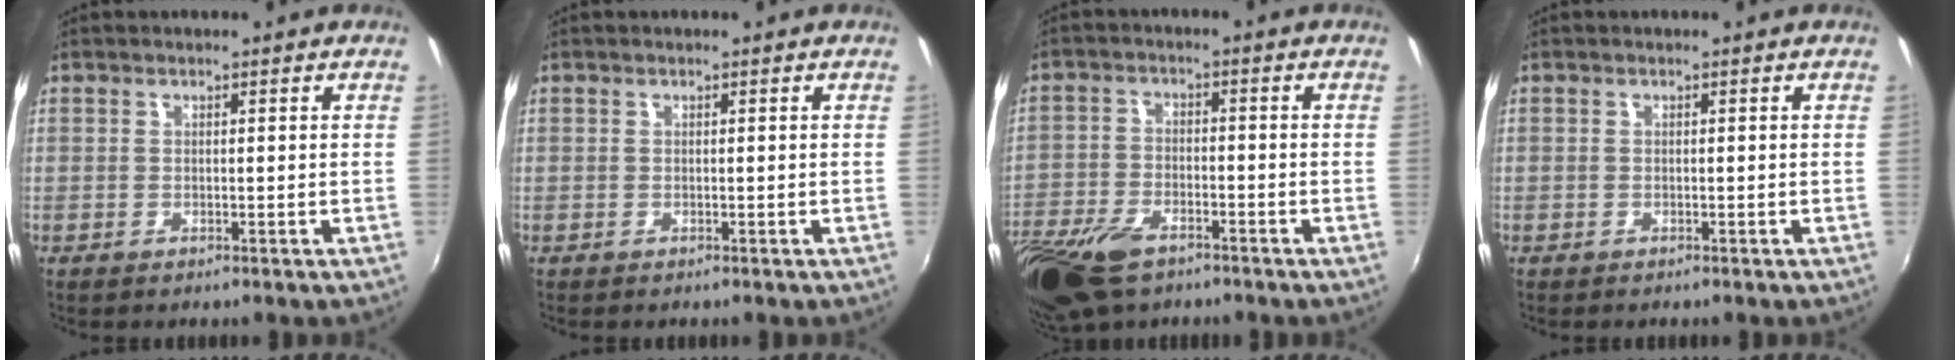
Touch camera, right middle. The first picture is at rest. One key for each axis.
{"total": 0.0}
{"total": 13.7, "fx": -8.9, "fy": 6.9, "fz": 7.9, "tx": -0.200, "ty": -0.029, "tz": -0.170}
{"total": 0.5, "fx": -0.3, "fy": 0.4, "fz": 0.0, "tx": 0.001, "ty": 0.000, "tz": -0.007}